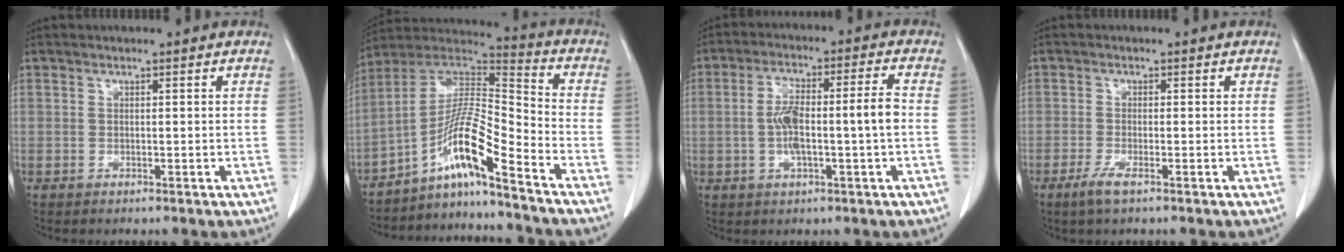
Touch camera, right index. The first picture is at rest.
{"total": 11.5, "force": [-7.6, -0.3, 8.6], "torque": [-0.166, 0.018, -0.141]}
{"total": 9.0, "force": [-0.9, 0.9, 8.9], "torque": [-0.167, 0.022, -0.018]}
{"total": 2.7, "force": [-1.6, 0.2, 2.1], "torque": [-0.046, -0.007, -0.034]}